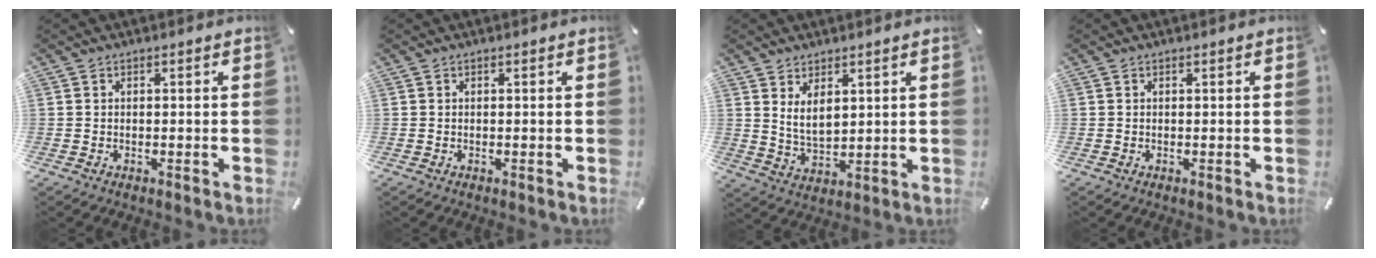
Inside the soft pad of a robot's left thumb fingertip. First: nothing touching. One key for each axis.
{"total": 0.0}
{"total": 5.9, "fx": 3.2, "fy": 3.1, "fz": 3.8, "tx": -0.083, "ty": -0.013, "tz": 0.056}
{"total": 0.0}